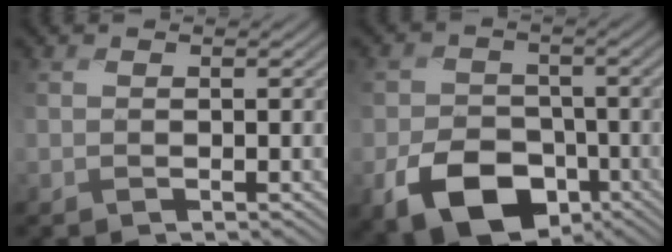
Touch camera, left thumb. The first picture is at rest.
{"total": 10.2, "force": [-4.7, 6.9, 5.8], "torque": [-0.116, -0.022, -0.085]}